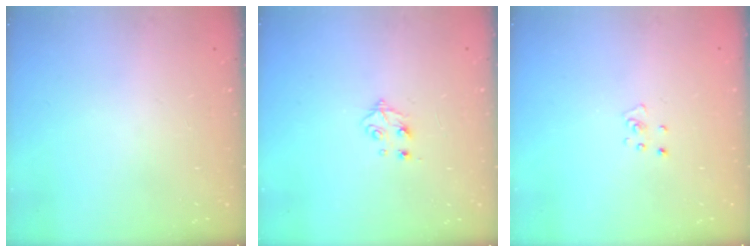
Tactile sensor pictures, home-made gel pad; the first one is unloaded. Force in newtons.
{"total": 4.2, "press": 4.1, "slide": 0.8}
{"total": 3.2, "press": 3.2, "slide": 0.4}